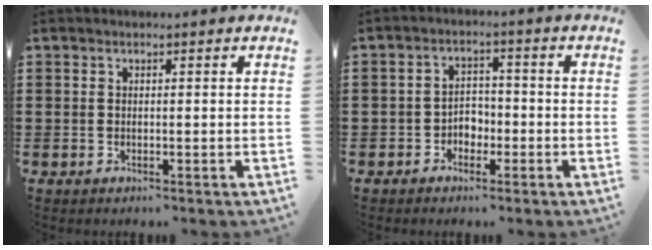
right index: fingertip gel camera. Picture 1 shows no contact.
{"total": 1.9, "force": [-1.6, 0.7, 0.6], "torque": [-0.018, 0.002, -0.035]}